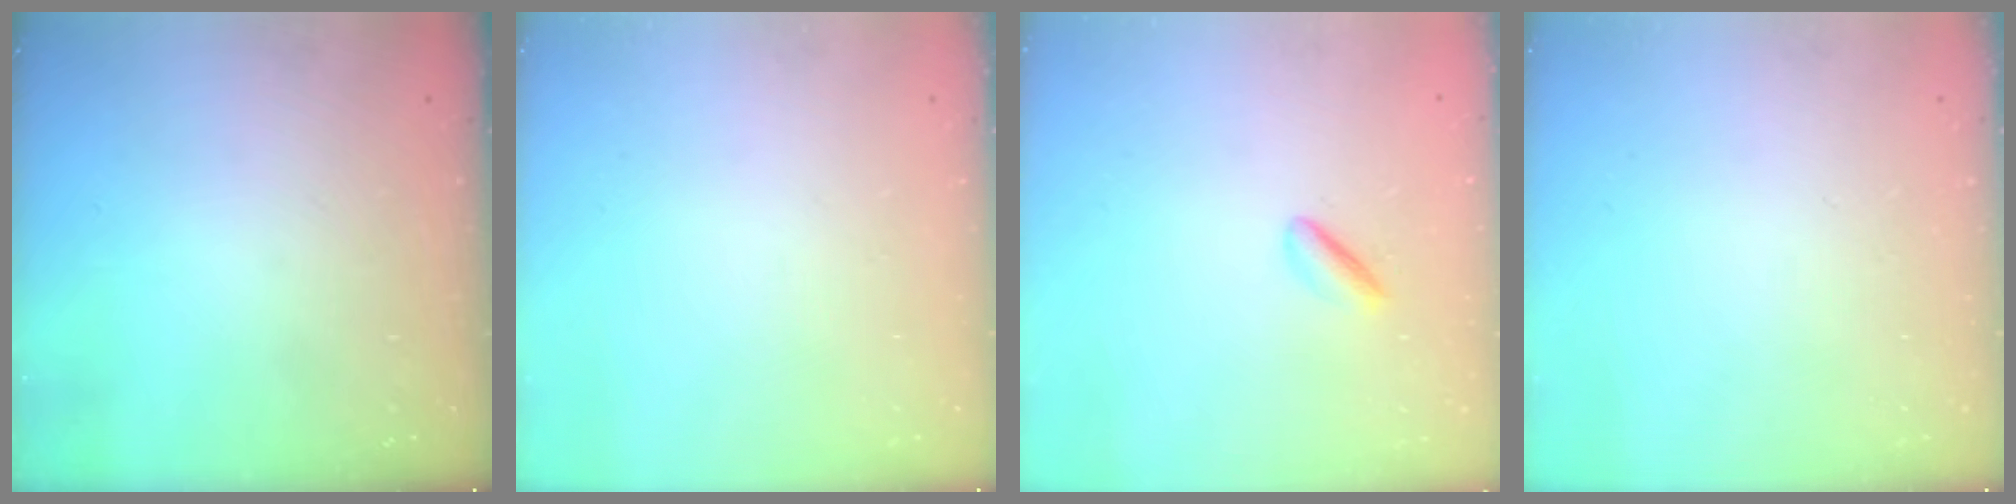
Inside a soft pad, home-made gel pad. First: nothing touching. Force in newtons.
{"total": 0.0}
{"total": 1.8, "press": 1.7, "slide": 0.6}
{"total": 0.0}